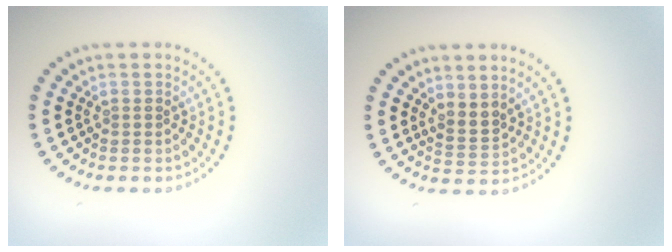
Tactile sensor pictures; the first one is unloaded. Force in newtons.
{"total": 2.0, "press": 1.4, "slide": 1.4}